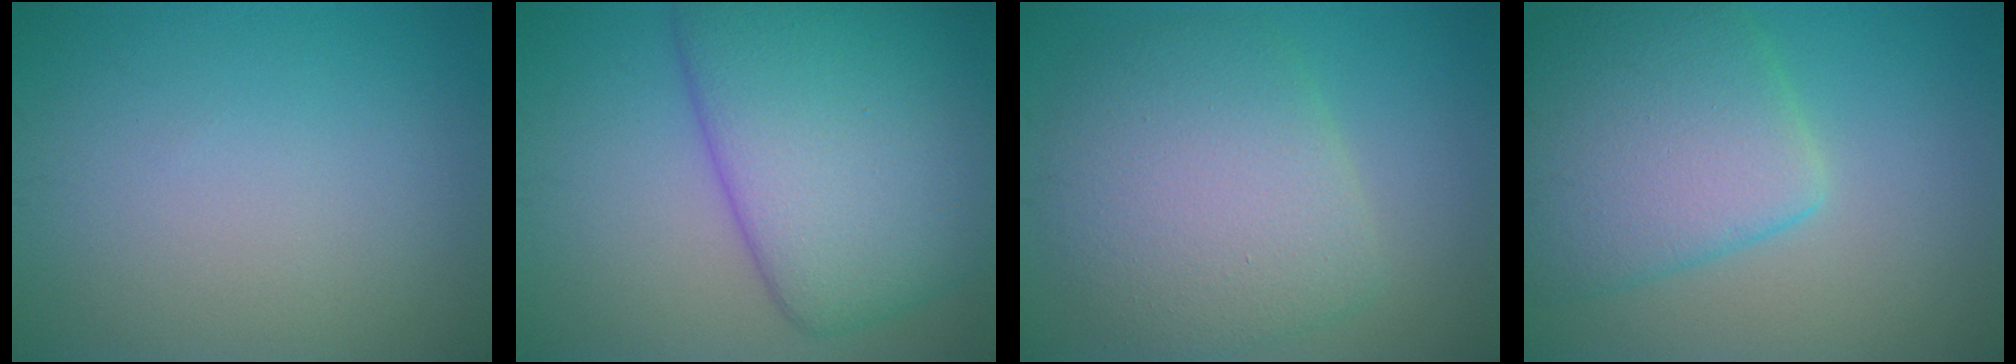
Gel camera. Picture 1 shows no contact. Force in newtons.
{"total": 11.3, "press": 11.3, "slide": 0.4}
{"total": 7.2, "press": 7.2, "slide": 0.7}
{"total": 7.5, "press": 7.5, "slide": 0.4}